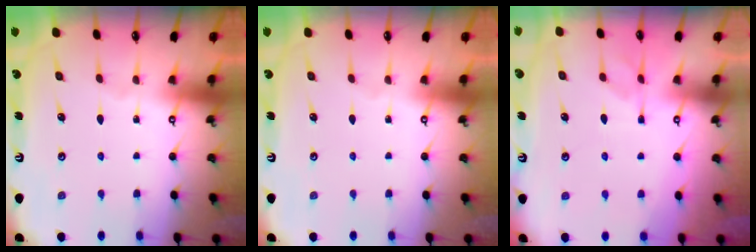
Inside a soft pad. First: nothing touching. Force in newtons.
{"total": 0.0}
{"total": 2.0, "press": 1.6, "slide": 1.2}